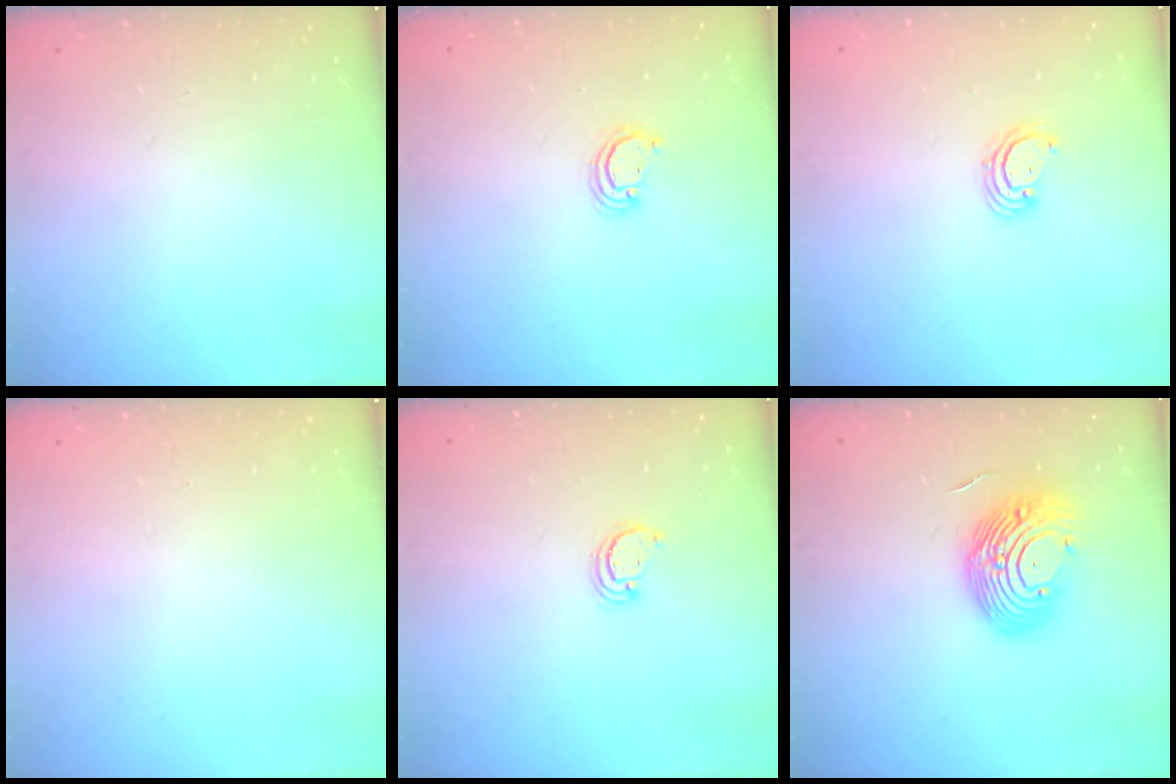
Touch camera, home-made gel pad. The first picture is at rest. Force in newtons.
{"total": 2.0, "press": 2.0, "slide": 0.2}
{"total": 3.5, "press": 3.5, "slide": 0.1}
{"total": 0.0}
{"total": 2.6, "press": 2.6, "slide": 0.2}
{"total": 13.3, "press": 12.8, "slide": 3.9}